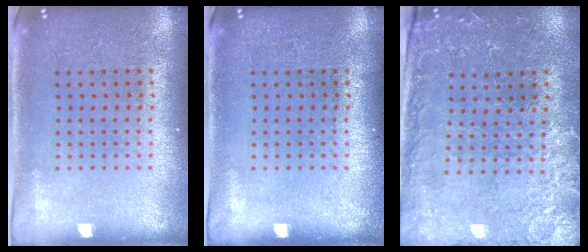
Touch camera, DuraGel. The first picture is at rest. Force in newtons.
{"total": 0.0}
{"total": 0.7, "press": 0.6, "slide": 0.4}